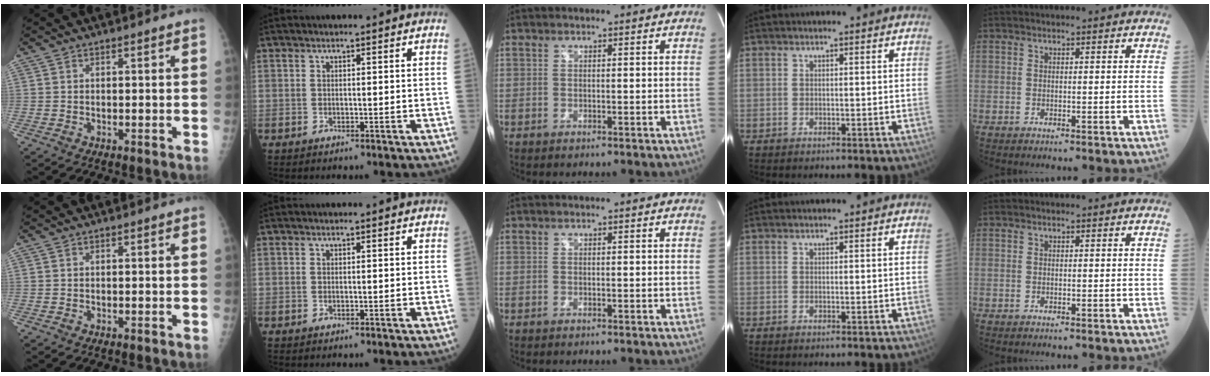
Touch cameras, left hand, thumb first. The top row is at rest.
{}